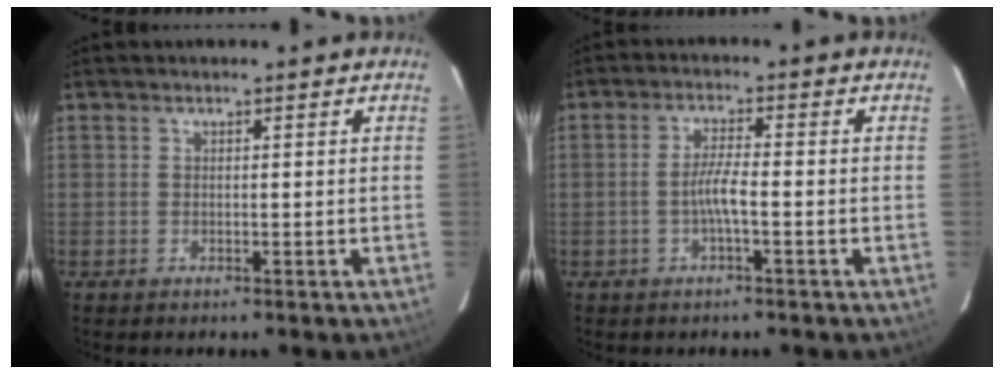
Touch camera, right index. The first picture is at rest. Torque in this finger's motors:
{"motor_torque": [0.70, 0.06, 0.36, 0.10]}